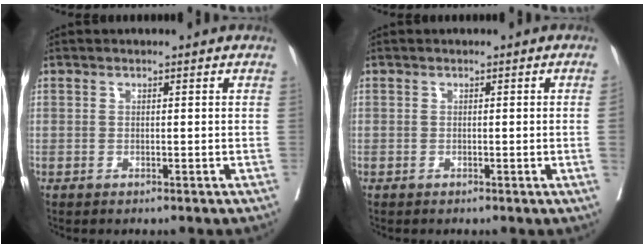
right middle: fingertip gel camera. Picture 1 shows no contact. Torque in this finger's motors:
{"motor_torque": [0.71, 0.00, -0.13, -0.21]}